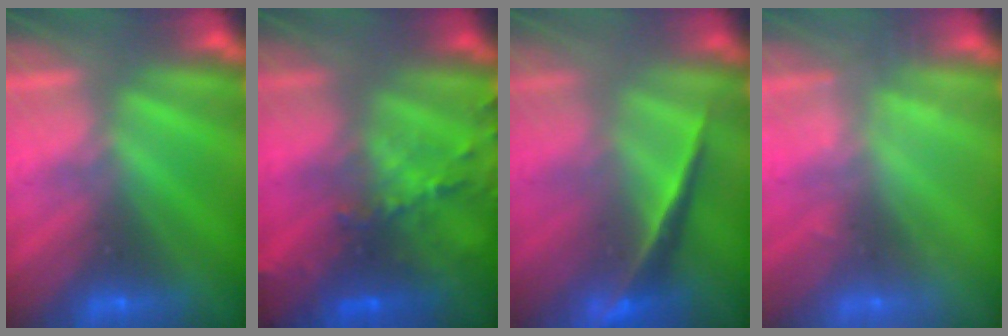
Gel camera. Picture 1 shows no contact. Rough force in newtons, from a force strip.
{"total": 8.6}
{"total": 2.0}
{"total": 2.3}